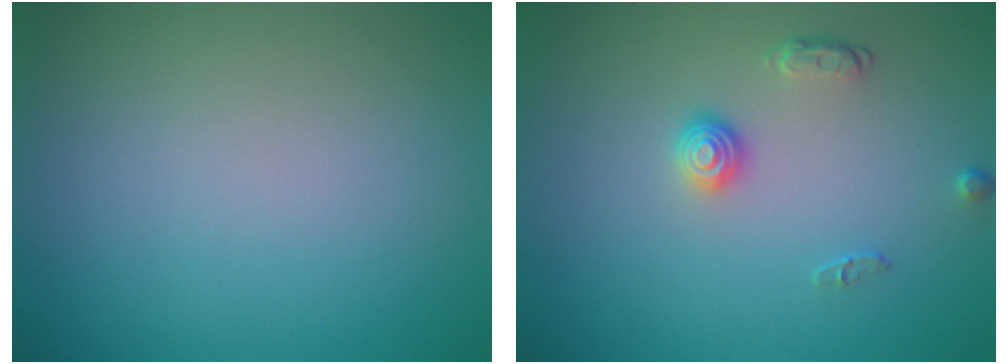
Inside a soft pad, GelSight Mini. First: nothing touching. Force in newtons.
{"total": 1.7, "press": 1.4, "slide": 1.0}